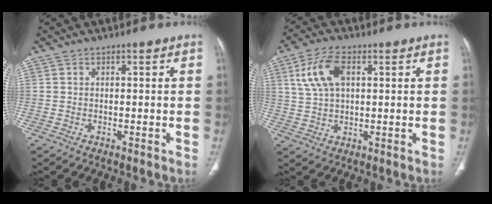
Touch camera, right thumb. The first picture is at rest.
{"total": 9.0, "force": [3.0, 4.9, 6.9], "torque": [-0.141, 0.006, 0.059]}